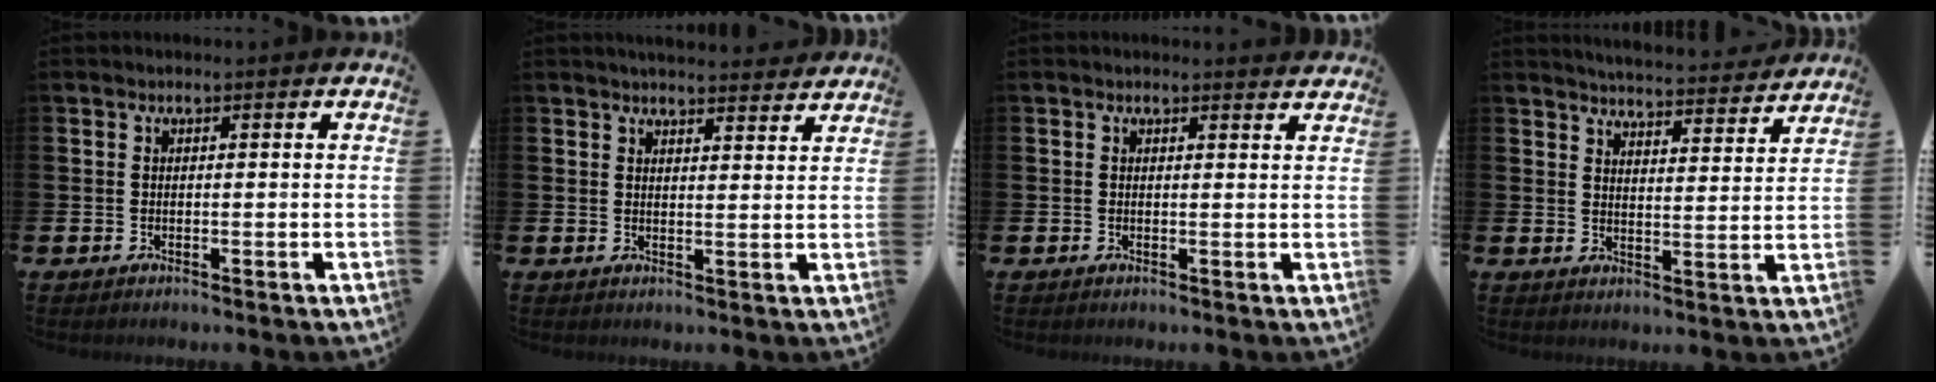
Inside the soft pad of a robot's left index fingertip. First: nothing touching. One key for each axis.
{"total": 3.9, "fx": 3.9, "fy": 0.3, "fz": 0.2, "tx": -0.001, "ty": -0.024, "tz": 0.069}
{"total": 1.0, "fx": 1.0, "fy": 0.1, "fz": 0.1, "tx": 0.009, "ty": -0.005, "tz": 0.016}
{"total": 5.4, "fx": 5.3, "fy": 0.3, "fz": 0.6, "tx": -0.024, "ty": -0.040, "tz": 0.093}